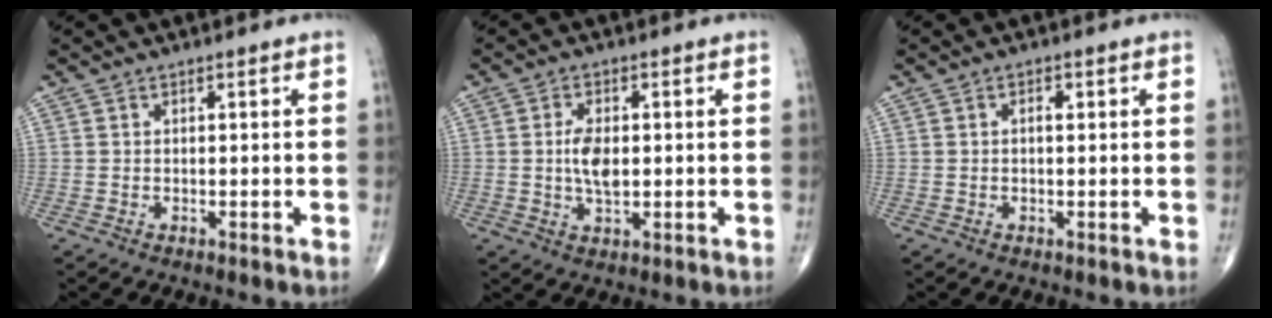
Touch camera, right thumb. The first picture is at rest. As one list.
[{"total": 5.5, "force": [0.1, 2.8, 4.8], "torque": [-0.091, -0.003, 0.001]}, {"total": 1.2, "force": [0.2, 0.6, 1.0], "torque": [-0.017, 0.004, 0.002]}]